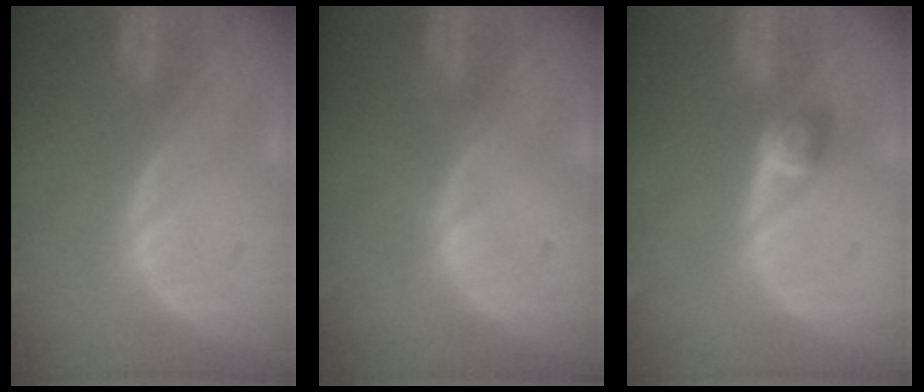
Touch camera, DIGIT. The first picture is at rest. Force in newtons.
{"total": 0.0}
{"total": 2.7, "press": 2.5, "slide": 1.1}